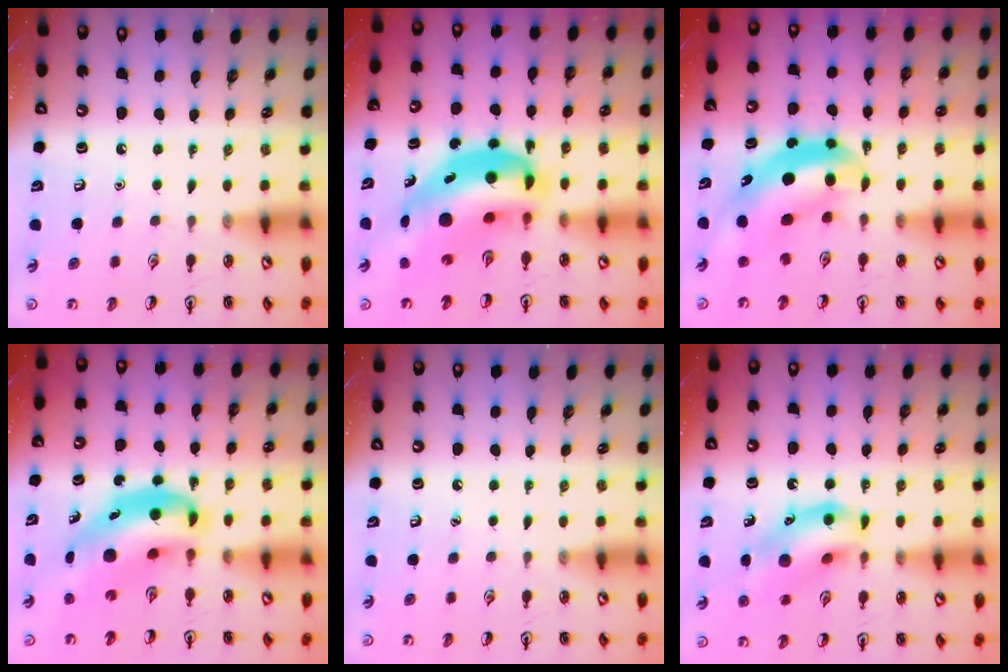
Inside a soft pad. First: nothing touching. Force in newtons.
{"total": 15.8, "press": 15.0, "slide": 4.9}
{"total": 7.3, "press": 7.0, "slide": 2.1}
{"total": 10.1, "press": 9.7, "slide": 2.7}
{"total": 0.0}
{"total": 14.3, "press": 14.1, "slide": 2.6}